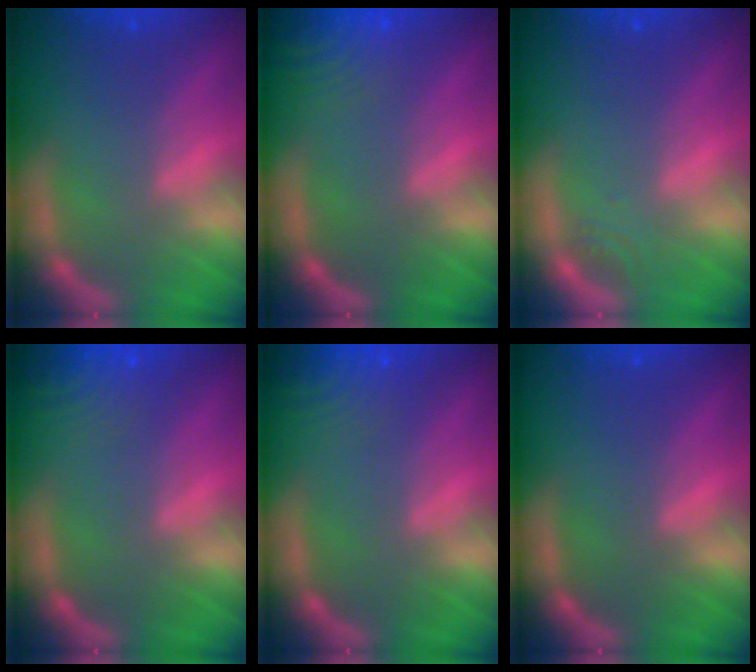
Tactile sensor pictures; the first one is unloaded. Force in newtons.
{"total": 8.5}
{"total": 1.0}
{"total": 6.5}
{"total": 6.5}
{"total": 0.0}